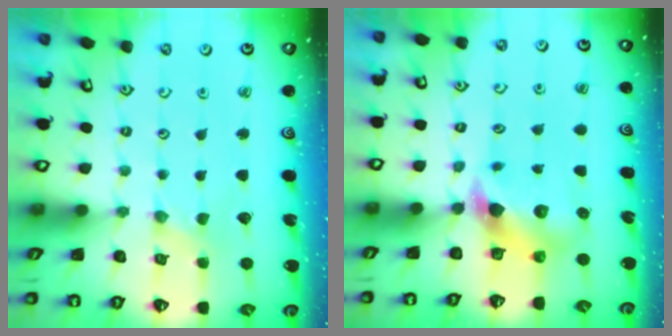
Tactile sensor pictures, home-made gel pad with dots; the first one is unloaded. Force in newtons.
{"total": 6.3, "press": 6.3, "slide": 0.7}